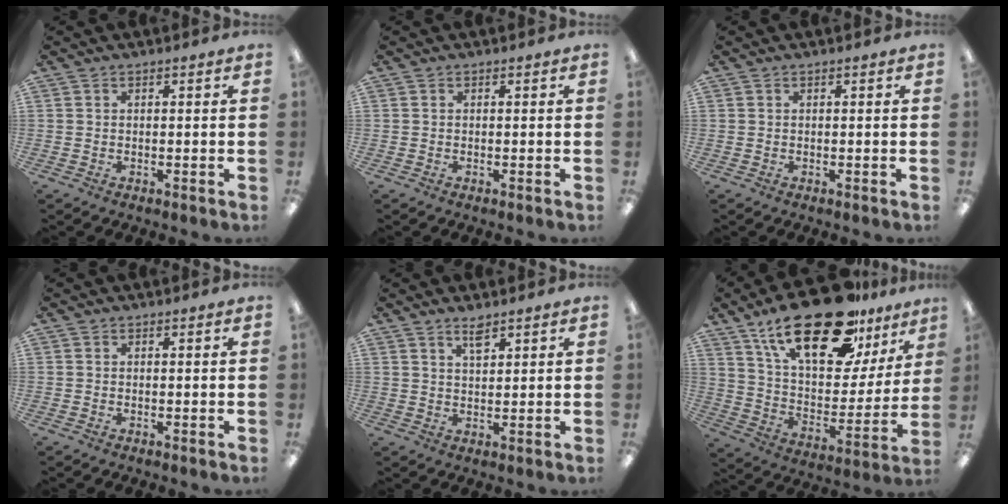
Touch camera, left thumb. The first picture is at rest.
{"total": 0.0}
{"total": 0.0}
{"total": 0.0}
{"total": 3.6, "force": [2.8, 1.1, 2.1], "torque": [-0.031, -0.008, 0.047]}
{"total": 26.8, "force": [18.2, 10.6, 16.6], "torque": [-0.266, -0.108, 0.310]}